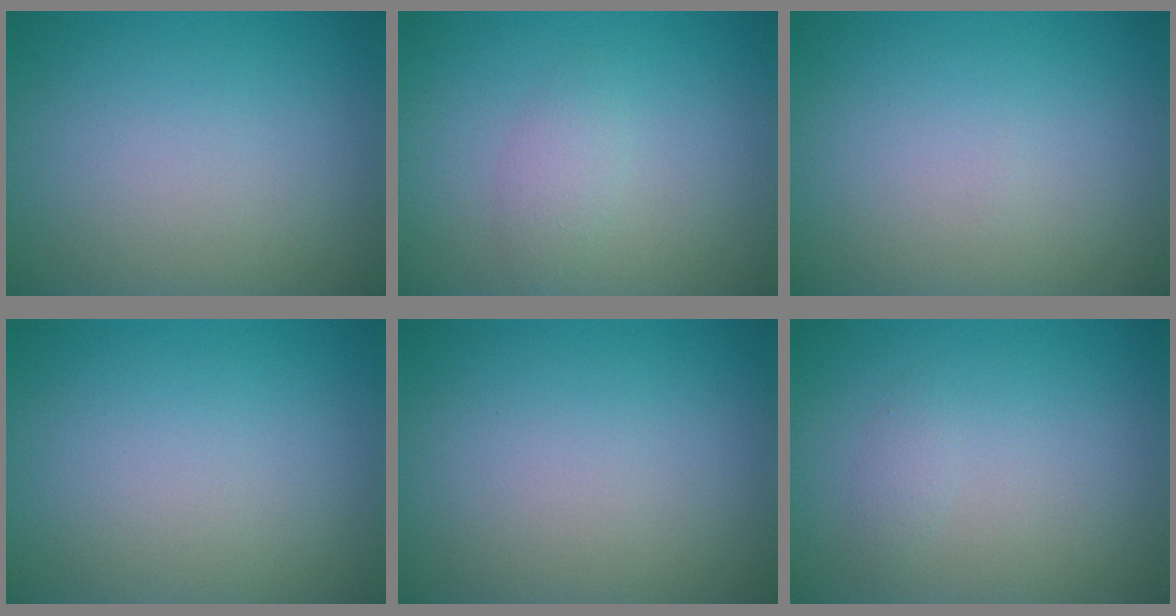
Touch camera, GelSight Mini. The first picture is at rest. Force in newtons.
{"total": 1.5, "press": 1.5, "slide": 0.1}
{"total": 0.0}
{"total": 0.0}
{"total": 0.0}
{"total": 0.8, "press": 0.8, "slide": 0.1}